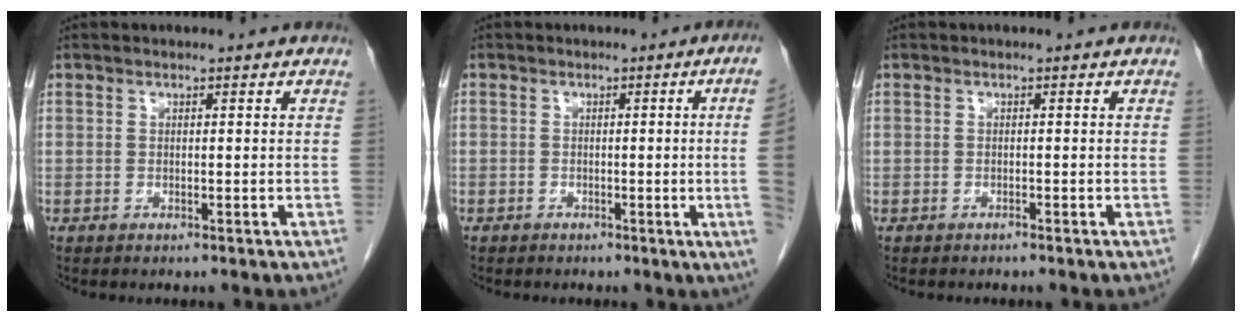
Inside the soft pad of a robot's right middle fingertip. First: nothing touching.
{"total": 6.3, "force": [-0.7, -2.0, 6.0], "torque": [-0.051, -0.008, -0.011]}
{"total": 0.0}